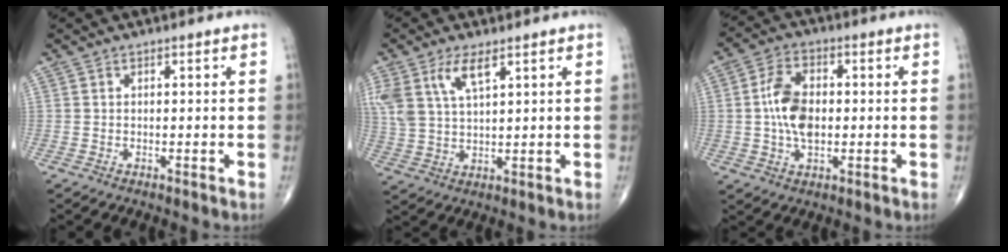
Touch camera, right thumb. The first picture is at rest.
{"total": 8.6, "force": [4.5, 3.4, 6.4], "torque": [-0.142, -0.010, 0.096]}
{"total": 9.3, "force": [0.0, 5.5, 7.5], "torque": [-0.131, 0.009, -0.003]}